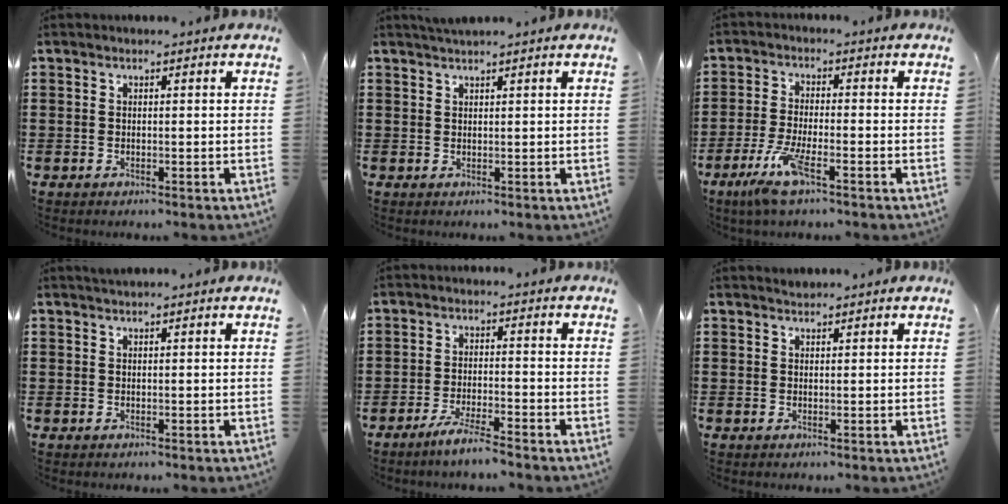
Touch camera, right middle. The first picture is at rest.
{"total": 1.2, "force": [1.2, 0.0, 0.3], "torque": [-0.008, -0.002, 0.023]}
{"total": 6.2, "force": [-3.6, 1.1, 5.0], "torque": [-0.113, -0.015, -0.066]}
{"total": 0.7, "force": [0.7, 0.0, 0.1], "torque": [-0.004, -0.003, 0.014]}
{"total": 4.1, "force": [-3.4, -0.6, 2.2], "torque": [-0.040, -0.008, -0.063]}
{"total": 1.0, "force": [0.9, 0.2, -0.3], "torque": [0.002, 0.000, 0.018]}